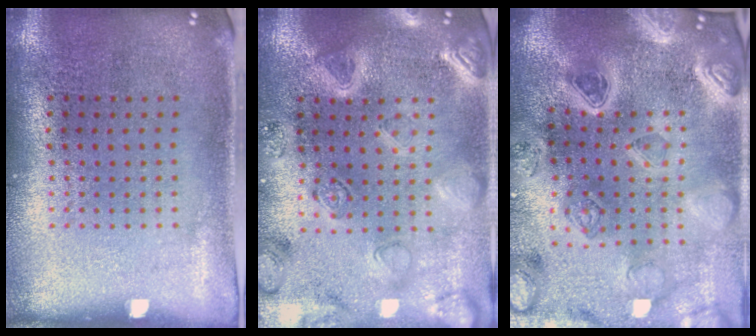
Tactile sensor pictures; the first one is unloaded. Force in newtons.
{"total": 3.0, "press": 2.9, "slide": 0.8}
{"total": 5.2, "press": 4.4, "slide": 2.9}